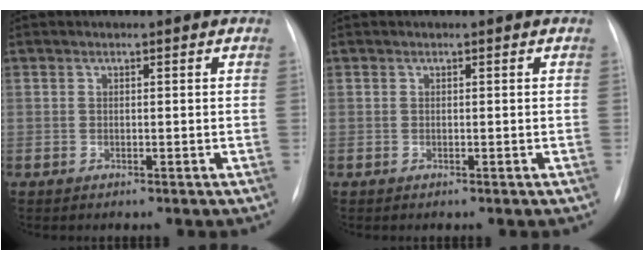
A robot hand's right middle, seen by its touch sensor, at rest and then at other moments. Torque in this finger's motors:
{"motor_torque": [-0.39, -0.26, 0.03, 0.01]}